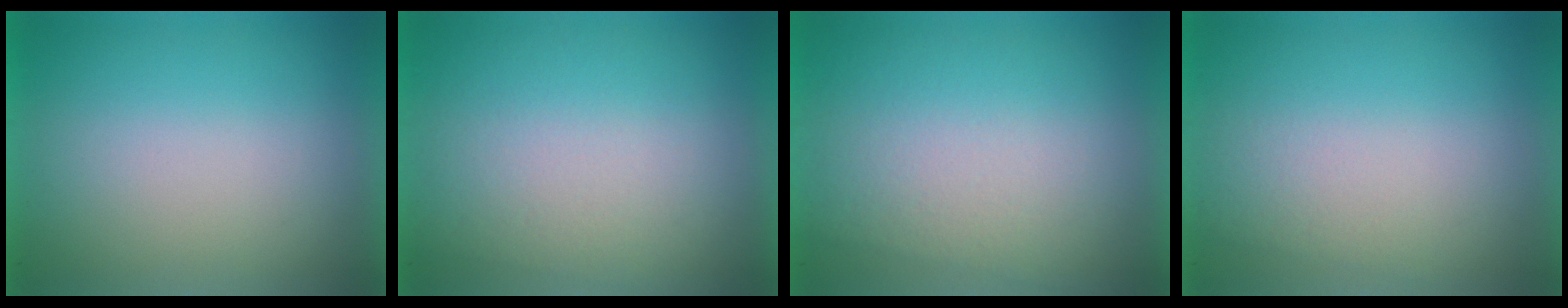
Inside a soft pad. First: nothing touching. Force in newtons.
{"total": 2.6}
{"total": 3.0}
{"total": 1.1}